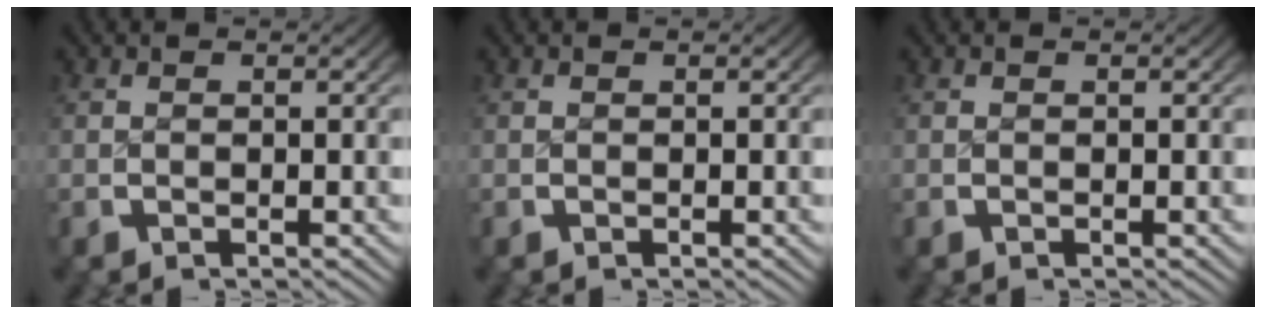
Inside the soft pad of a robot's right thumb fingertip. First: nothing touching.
{"total": 0.0}
{"total": 0.0}